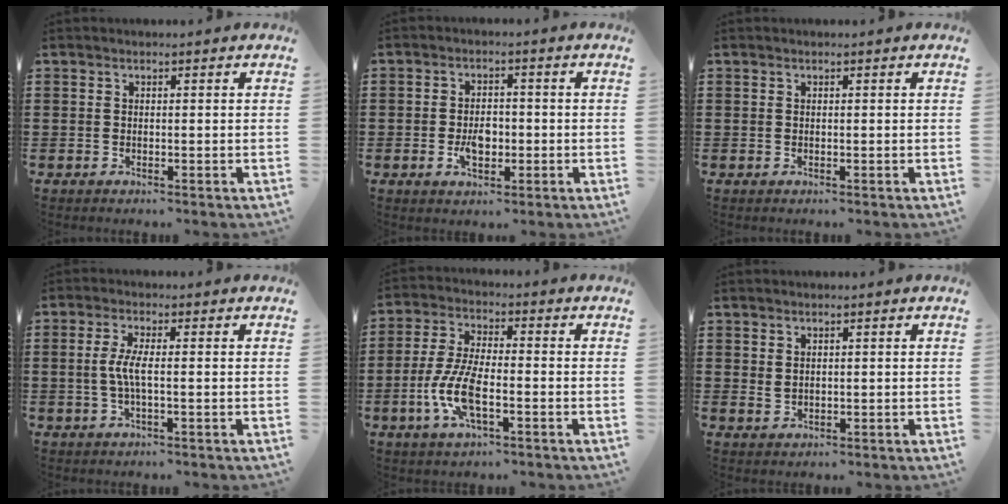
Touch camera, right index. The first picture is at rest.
{"total": 3.9, "force": [-1.0, 2.4, 2.8], "torque": [-0.052, 0.001, -0.021]}
{"total": 0.0}
{"total": 3.7, "force": [-0.4, 0.5, 3.6], "torque": [-0.081, -0.006, -0.014]}
{"total": 8.1, "force": [-2.8, 2.7, 7.1], "torque": [-0.162, -0.011, -0.058]}
{"total": 1.2, "force": [0.9, 0.8, 0.4], "torque": [-0.010, 0.006, 0.016]}